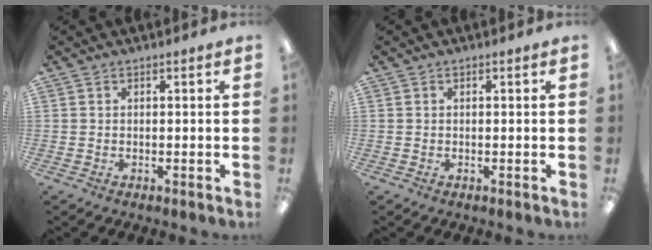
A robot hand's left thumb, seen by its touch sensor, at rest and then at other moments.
{"total": 0.0}